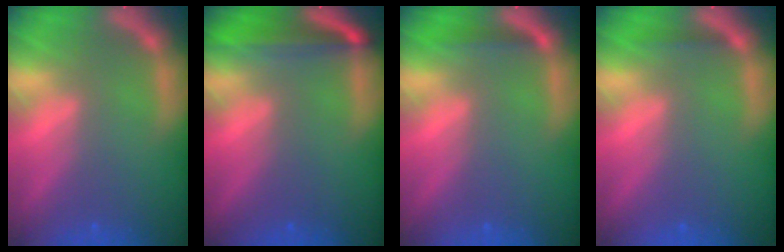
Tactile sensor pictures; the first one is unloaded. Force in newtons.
{"total": 5.0}
{"total": 1.4}
{"total": 0.9}